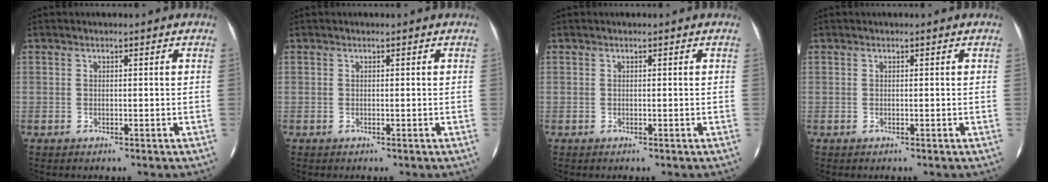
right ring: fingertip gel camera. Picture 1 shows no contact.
{"total": 0.0}
{"total": 0.0}
{"total": 0.0}